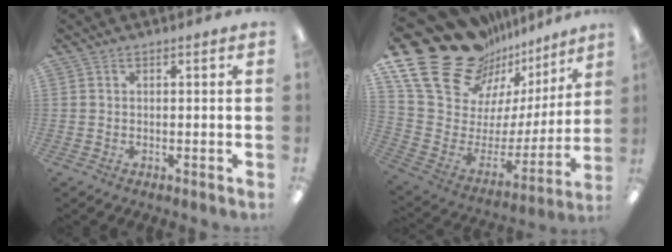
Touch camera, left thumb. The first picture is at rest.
{"total": 25.3, "force": [16.9, 14.1, 12.5], "torque": [-0.194, -0.123, 0.326]}